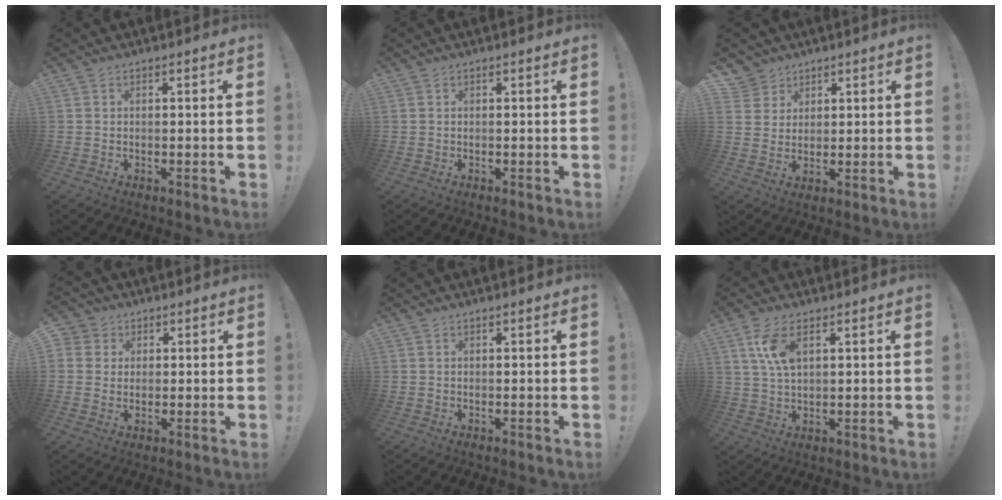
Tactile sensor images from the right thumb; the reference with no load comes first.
{"total": 0.0}
{"total": 5.0, "force": [3.3, 3.8, 0.1], "torque": [-0.001, -0.027, 0.063]}
{"total": 4.5, "force": [1.3, 4.2, 1.1], "torque": [-0.015, -0.004, 0.024]}
{"total": 0.0}
{"total": 7.9, "force": [3.4, 3.6, 6.1], "torque": [-0.119, -0.015, 0.059]}